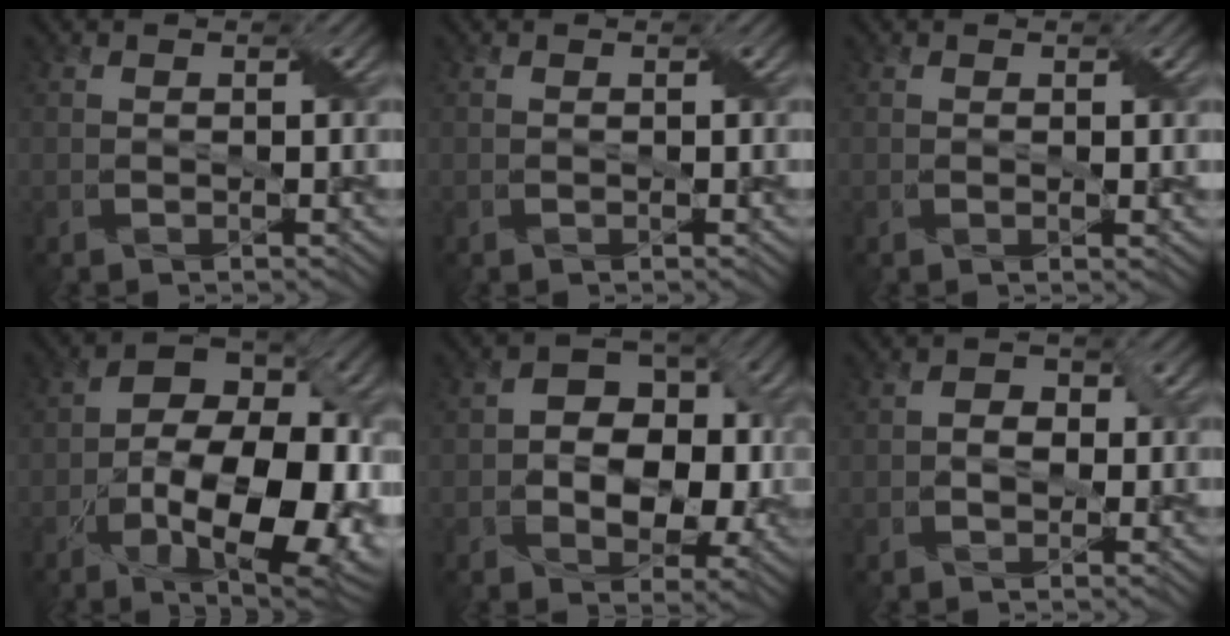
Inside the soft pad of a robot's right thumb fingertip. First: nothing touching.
{"total": 0.0}
{"total": 0.8, "force": [0.2, 0.2, 0.7], "torque": [-0.012, -0.002, 0.003]}
{"total": 16.9, "force": [-5.5, 8.6, 13.4], "torque": [-0.205, -0.010, -0.095]}
{"total": 9.4, "force": [-0.3, 6.6, 6.6], "torque": [-0.097, 0.001, -0.016]}
{"total": 2.3, "force": [-0.3, 1.7, 1.5], "torque": [-0.027, 0.001, -0.009]}